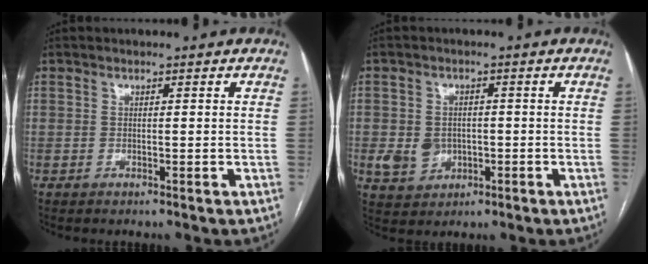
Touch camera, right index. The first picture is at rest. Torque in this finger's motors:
{"motor_torque": [0.00, -0.05, 0.11, 0.05]}